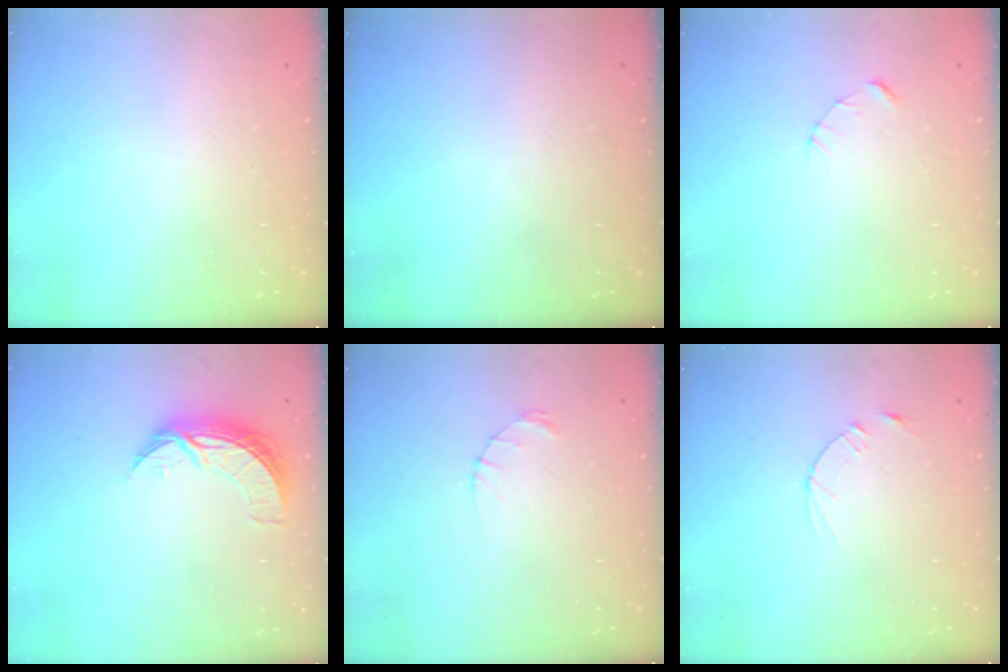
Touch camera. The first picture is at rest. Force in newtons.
{"total": 0.0}
{"total": 2.3, "press": 2.3, "slide": 0.3}
{"total": 8.4, "press": 8.4, "slide": 0.2}
{"total": 1.2, "press": 1.1, "slide": 0.2}
{"total": 2.5, "press": 2.5, "slide": 0.3}